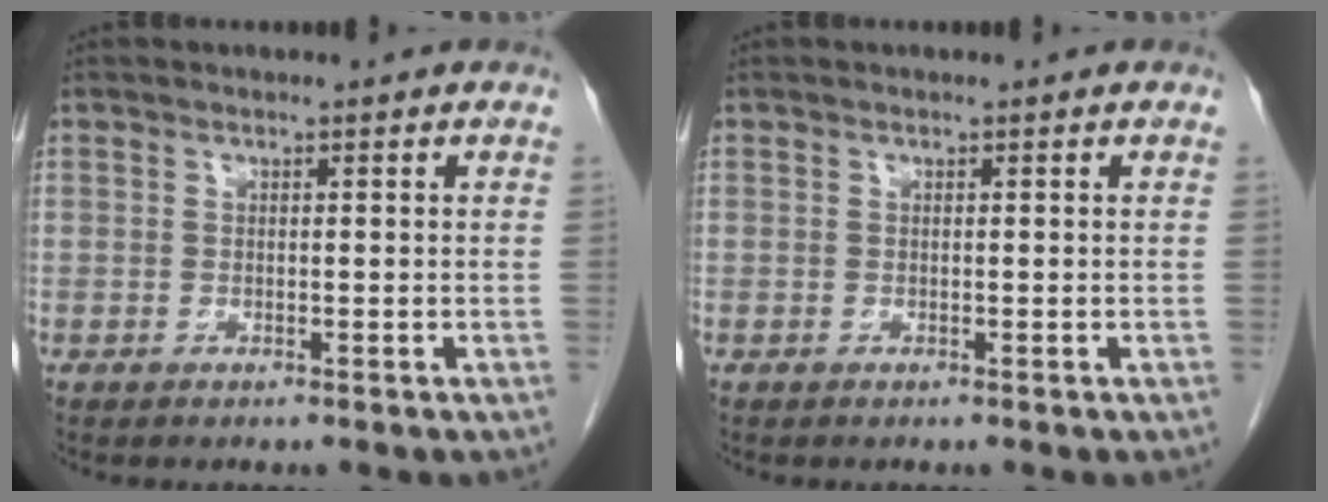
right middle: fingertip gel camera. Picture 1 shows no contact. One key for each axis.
{"total": 0.0}